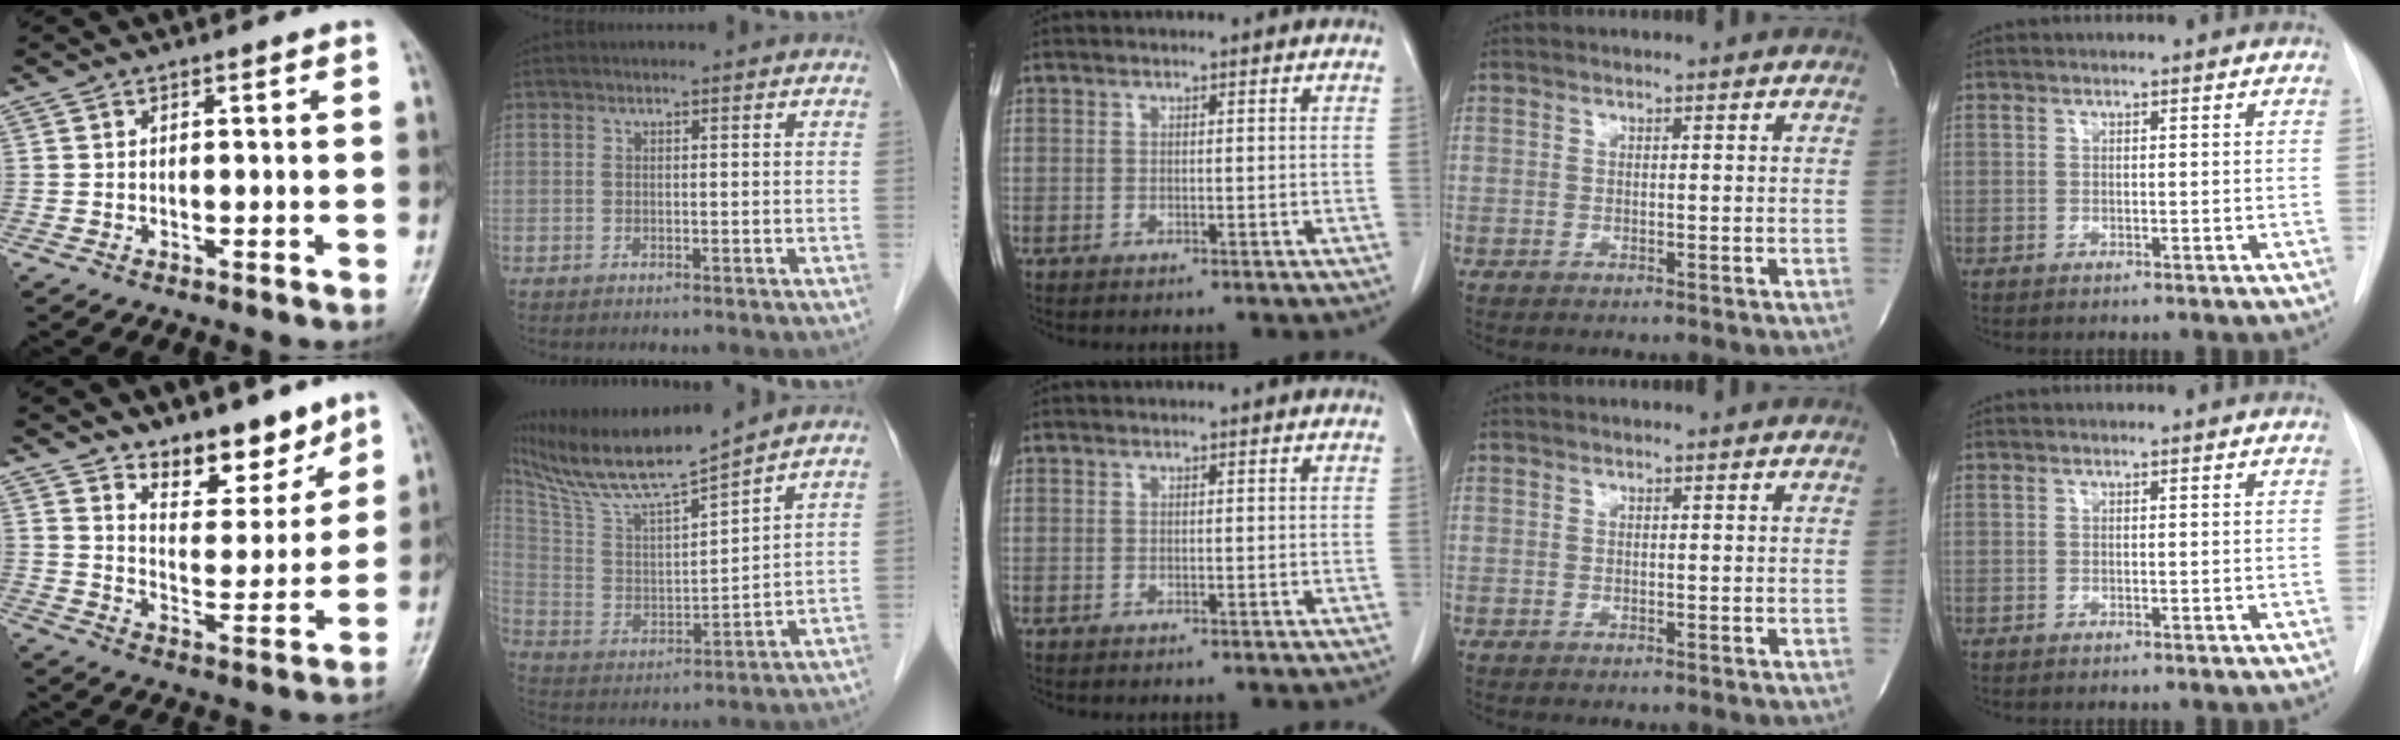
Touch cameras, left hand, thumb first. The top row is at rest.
{"thumb": {"total": 10.6, "force": [8.4, 4.6, 4.6], "torque": [-0.034, -0.069, 0.143]}, "index": {"total": 15.0, "force": [13.1, -0.6, 7.2], "torque": [-0.142, 0.007, 0.249]}}